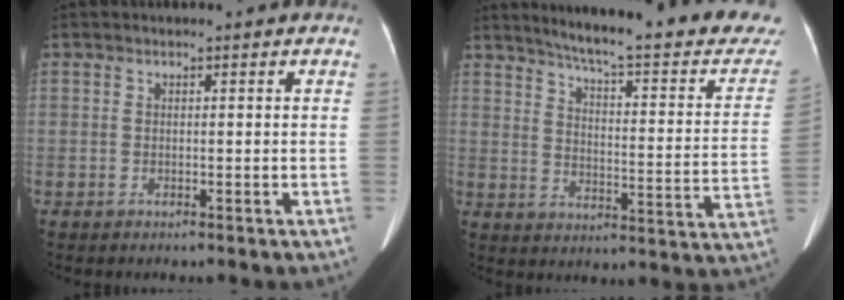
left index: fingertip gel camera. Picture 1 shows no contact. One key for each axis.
{"total": 25.7, "fx": 22.7, "fy": 2.5, "fz": 11.8, "tx": -0.162, "ty": -0.071, "tz": 0.276}